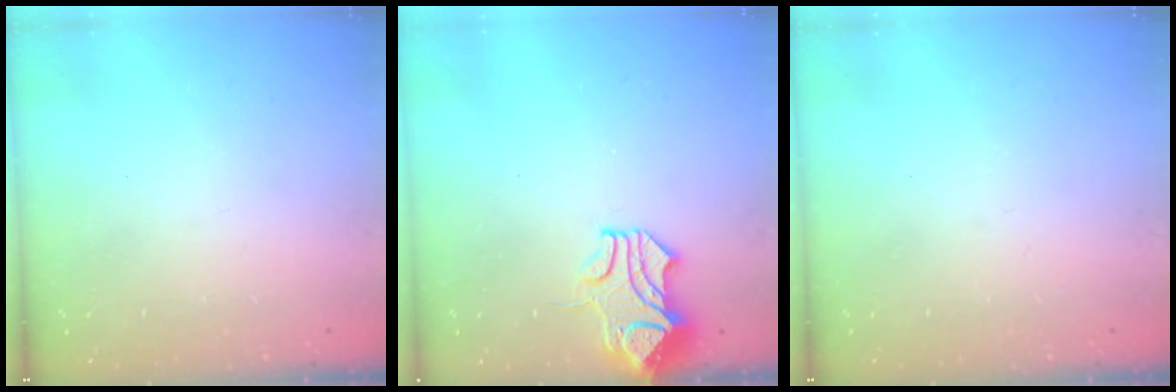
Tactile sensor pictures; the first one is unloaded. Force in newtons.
{"total": 1.5, "press": 0.8, "slide": 1.3}
{"total": 0.0}